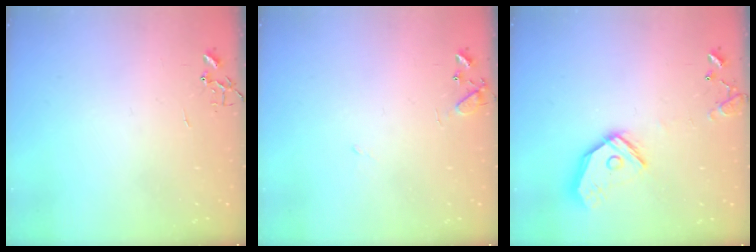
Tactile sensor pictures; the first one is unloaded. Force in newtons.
{"total": 8.6, "press": 8.5, "slide": 1.1}
{"total": 15.9, "press": 15.7, "slide": 2.6}